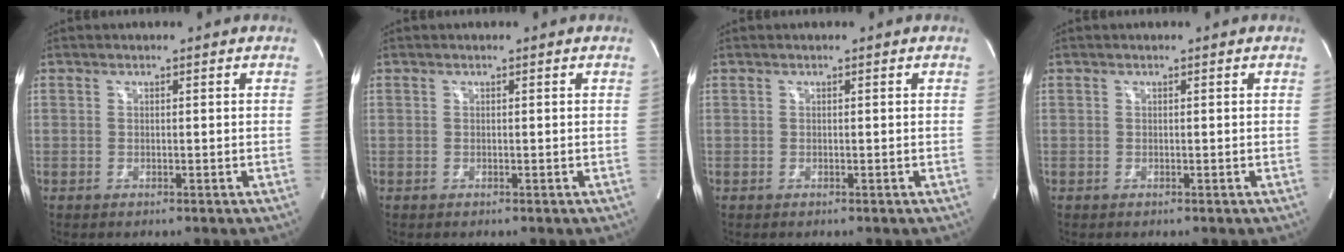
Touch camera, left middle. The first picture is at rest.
{"total": 0.0}
{"total": 0.0}
{"total": 0.0}